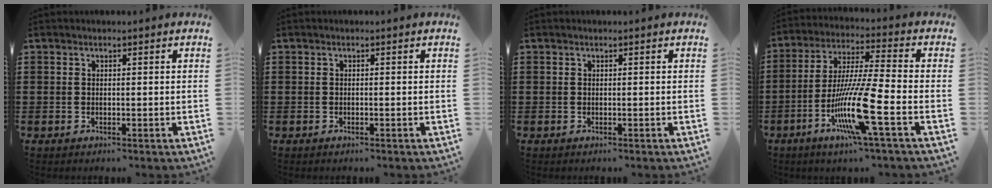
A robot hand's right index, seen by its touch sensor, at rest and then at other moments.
{"total": 0.0}
{"total": 0.0}
{"total": 13.3, "force": [-5.3, 0.7, 12.2], "torque": [-0.255, -0.013, -0.106]}